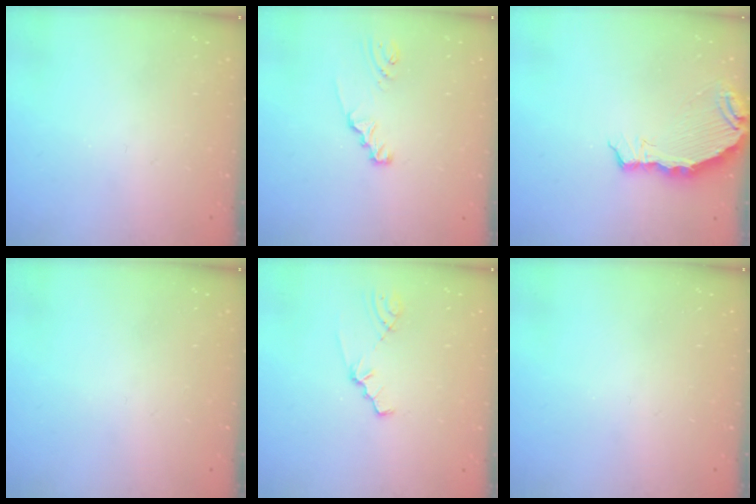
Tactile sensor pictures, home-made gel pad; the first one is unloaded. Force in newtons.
{"total": 2.1, "press": 2.1, "slide": 0.2}
{"total": 8.2, "press": 6.8, "slide": 4.6}
{"total": 0.0}
{"total": 1.5, "press": 1.5, "slide": 0.3}
{"total": 0.0}